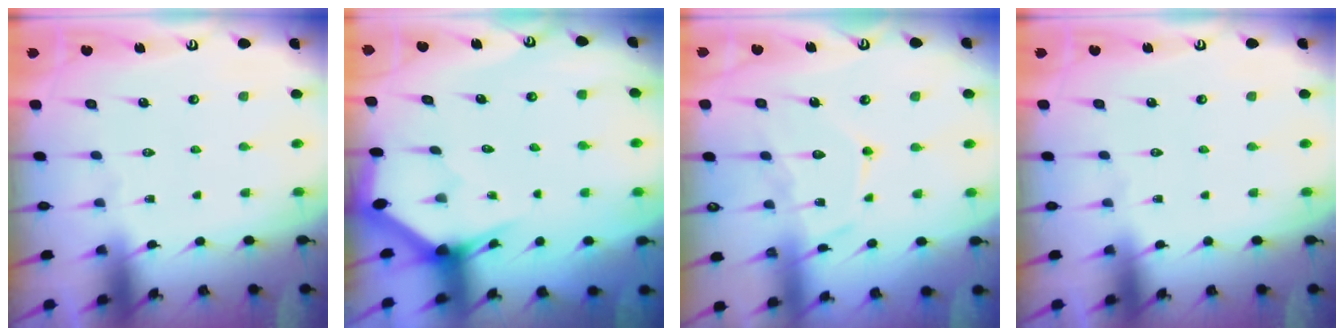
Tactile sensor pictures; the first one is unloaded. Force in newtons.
{"total": 2.9, "press": 2.9, "slide": 0.0}
{"total": 11.5, "press": 11.5, "slide": 0.9}
{"total": 0.0}